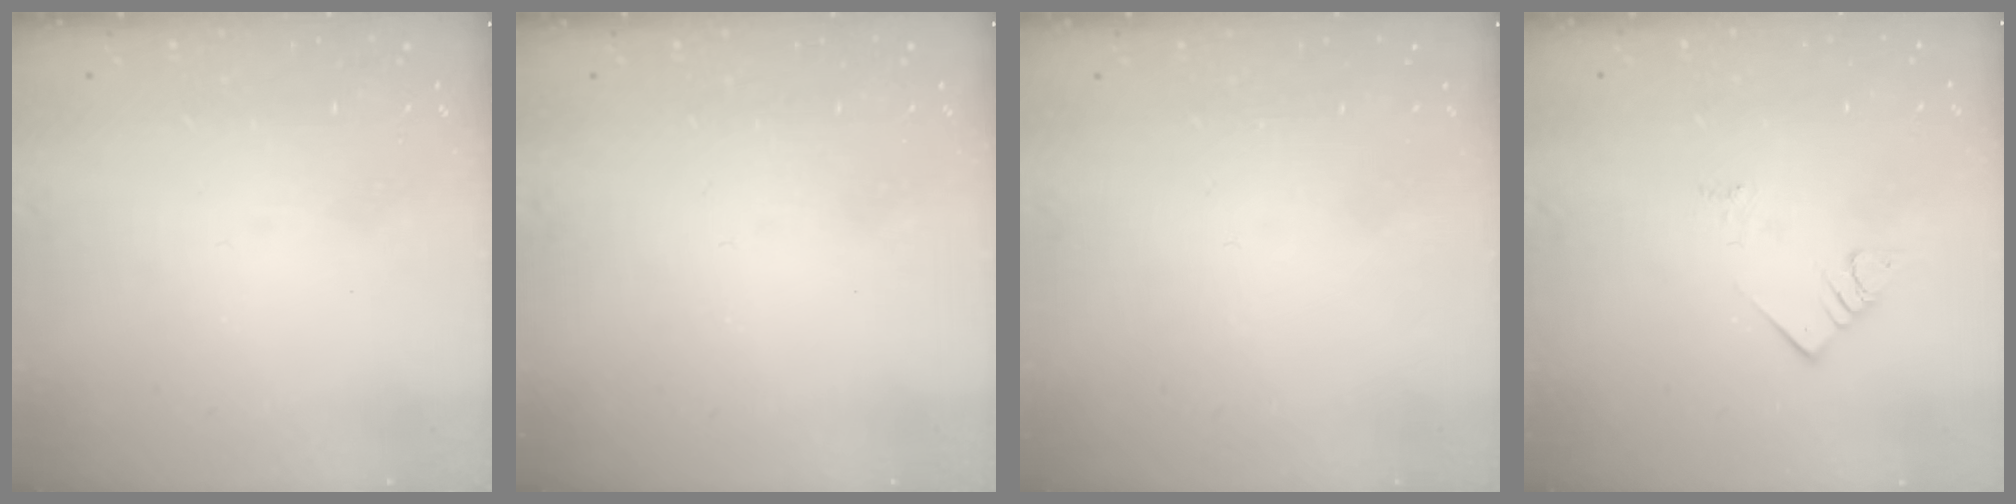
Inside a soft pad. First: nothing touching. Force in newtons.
{"total": 1.8, "press": 1.8, "slide": 0.4}
{"total": 1.7, "press": 1.7, "slide": 0.1}
{"total": 3.3, "press": 3.3, "slide": 0.4}